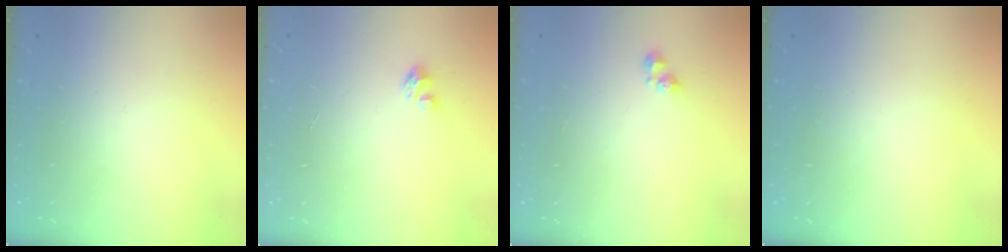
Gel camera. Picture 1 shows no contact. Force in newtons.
{"total": 1.8, "press": 1.8, "slide": 0.1}
{"total": 3.4, "press": 3.4, "slide": 0.3}
{"total": 0.0}